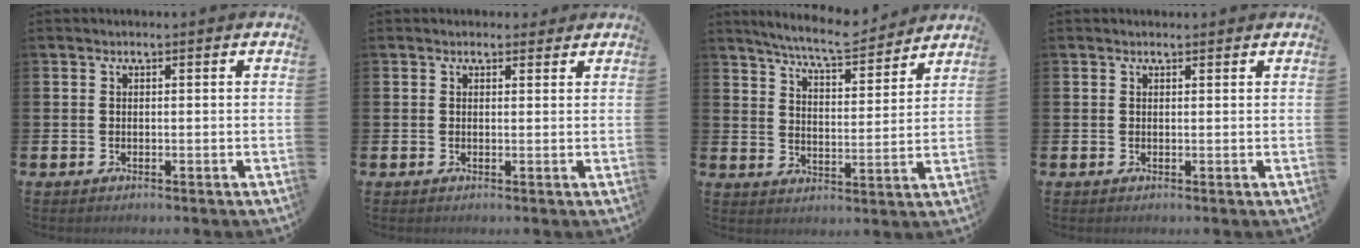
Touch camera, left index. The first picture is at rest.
{"total": 1.1, "force": [0.9, 0.7, 0.1], "torque": [0.003, 0.005, 0.015]}
{"total": 7.2, "force": [6.9, 0.5, 1.9], "torque": [-0.058, -0.040, 0.122]}
{"total": 0.6, "force": [0.5, 0.2, 0.2], "torque": [0.004, -0.001, 0.007]}